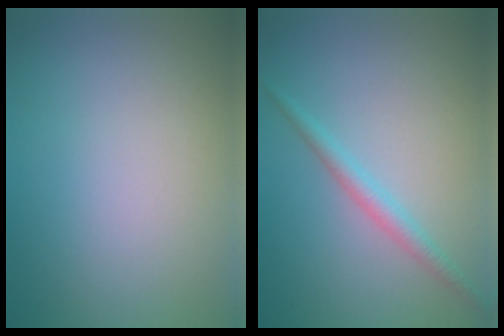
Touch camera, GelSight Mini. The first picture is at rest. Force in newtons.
{"total": 1.9, "press": 1.9, "slide": 0.1}